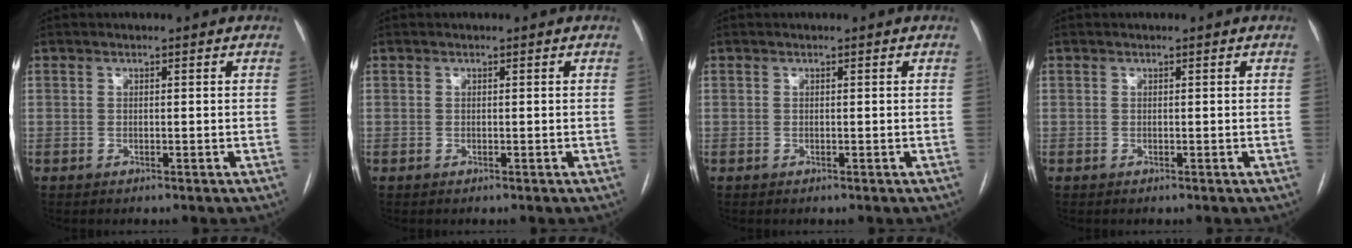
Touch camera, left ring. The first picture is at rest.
{"total": 0.0}
{"total": 0.0}
{"total": 0.0}